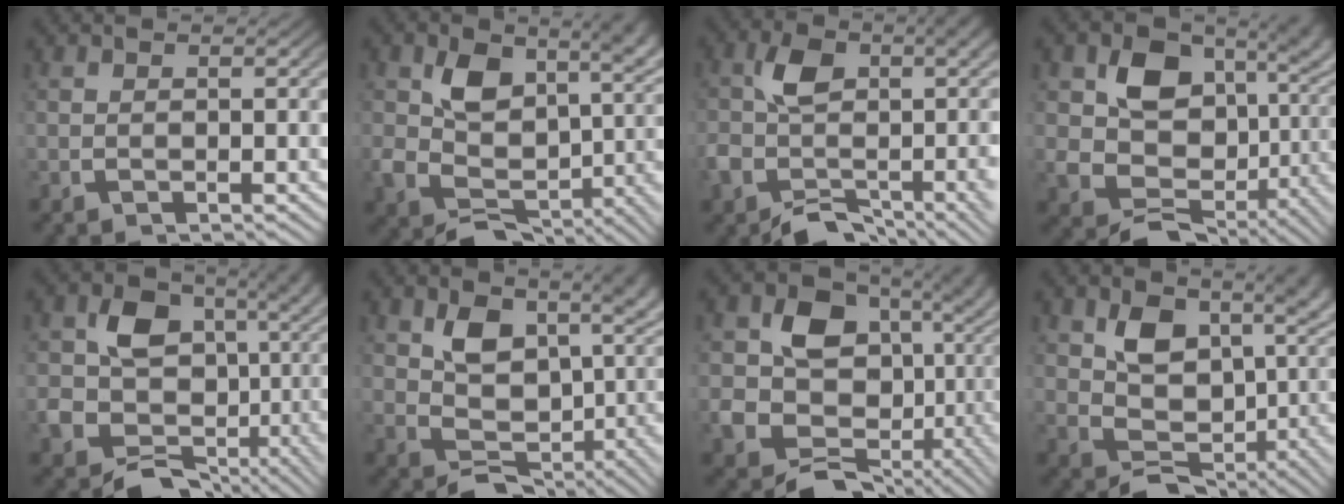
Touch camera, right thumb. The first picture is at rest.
{"total": 9.2, "force": [-0.8, 6.7, 6.3], "torque": [-0.144, -0.057, 0.012]}
{"total": 7.0, "force": [-2.0, 4.0, 5.5], "torque": [-0.104, -0.020, -0.025]}
{"total": 13.2, "force": [-1.0, 10.0, 8.5], "torque": [-0.162, -0.053, 0.004]}
{"total": 12.4, "force": [-2.0, 9.8, 7.2], "torque": [-0.163, -0.063, -0.015]}
{"total": 7.9, "force": [0.0, 5.7, 5.4], "torque": [-0.118, -0.047, 0.018]}
{"total": 16.2, "force": [-1.3, 12.9, 9.7], "torque": [-0.181, -0.049, -0.013]}
{"total": 8.8, "force": [0.2, 6.3, 6.1], "torque": [-0.126, -0.044, 0.020]}